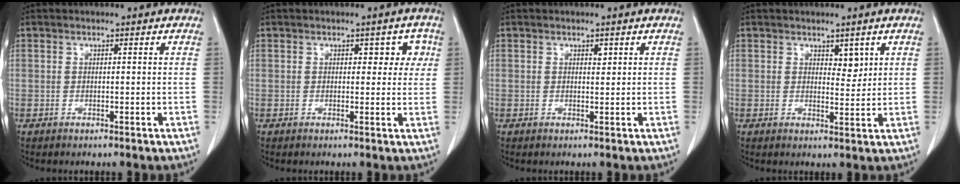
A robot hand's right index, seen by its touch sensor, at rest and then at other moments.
{"total": 3.3, "force": [1.0, 2.2, 2.3], "torque": [-0.008, 0.010, 0.009]}
{"total": 0.8, "force": [0.4, 0.4, 0.5], "torque": [-0.007, -0.003, 0.006]}
{"total": 2.4, "force": [1.3, 1.3, 1.5], "torque": [-0.016, -0.007, 0.023]}